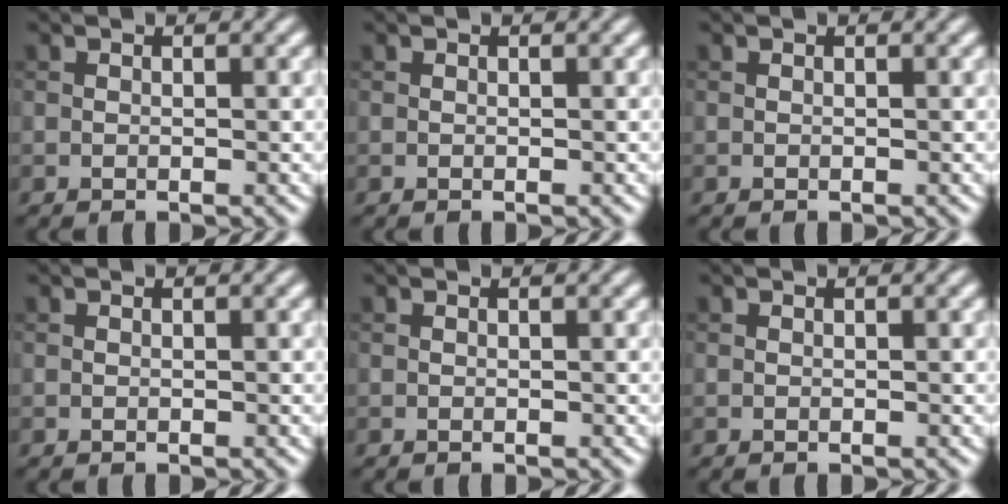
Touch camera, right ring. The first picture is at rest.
{"total": 0.0}
{"total": 0.0}
{"total": 0.0}
{"total": 0.0}
{"total": 0.0}